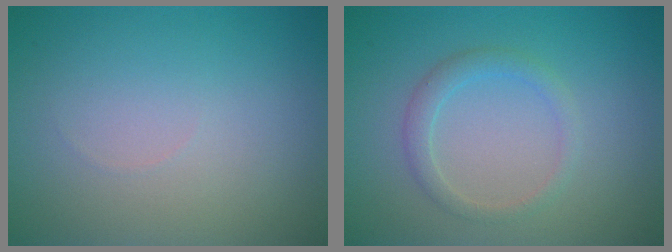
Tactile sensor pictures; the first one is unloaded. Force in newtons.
{"total": 1.9, "press": 1.9, "slide": 0.1}